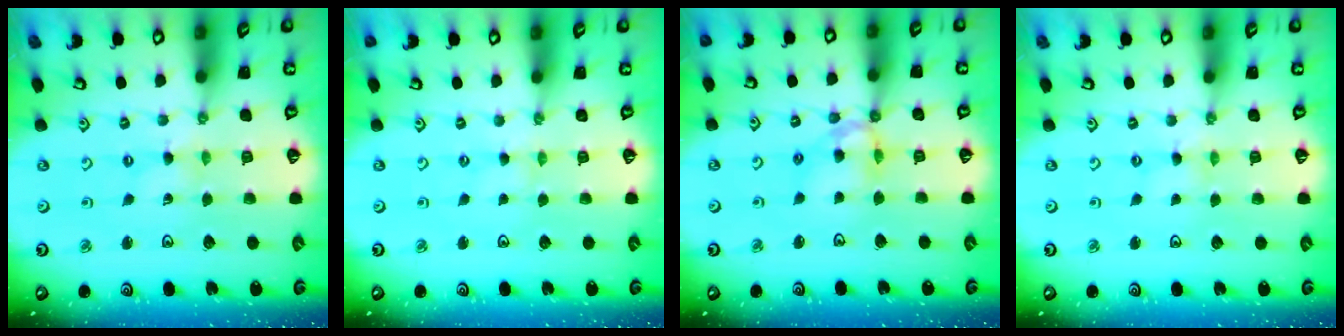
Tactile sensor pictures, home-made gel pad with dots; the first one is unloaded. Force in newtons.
{"total": 0.0}
{"total": 10.7, "press": 10.6, "slide": 1.0}
{"total": 0.0}